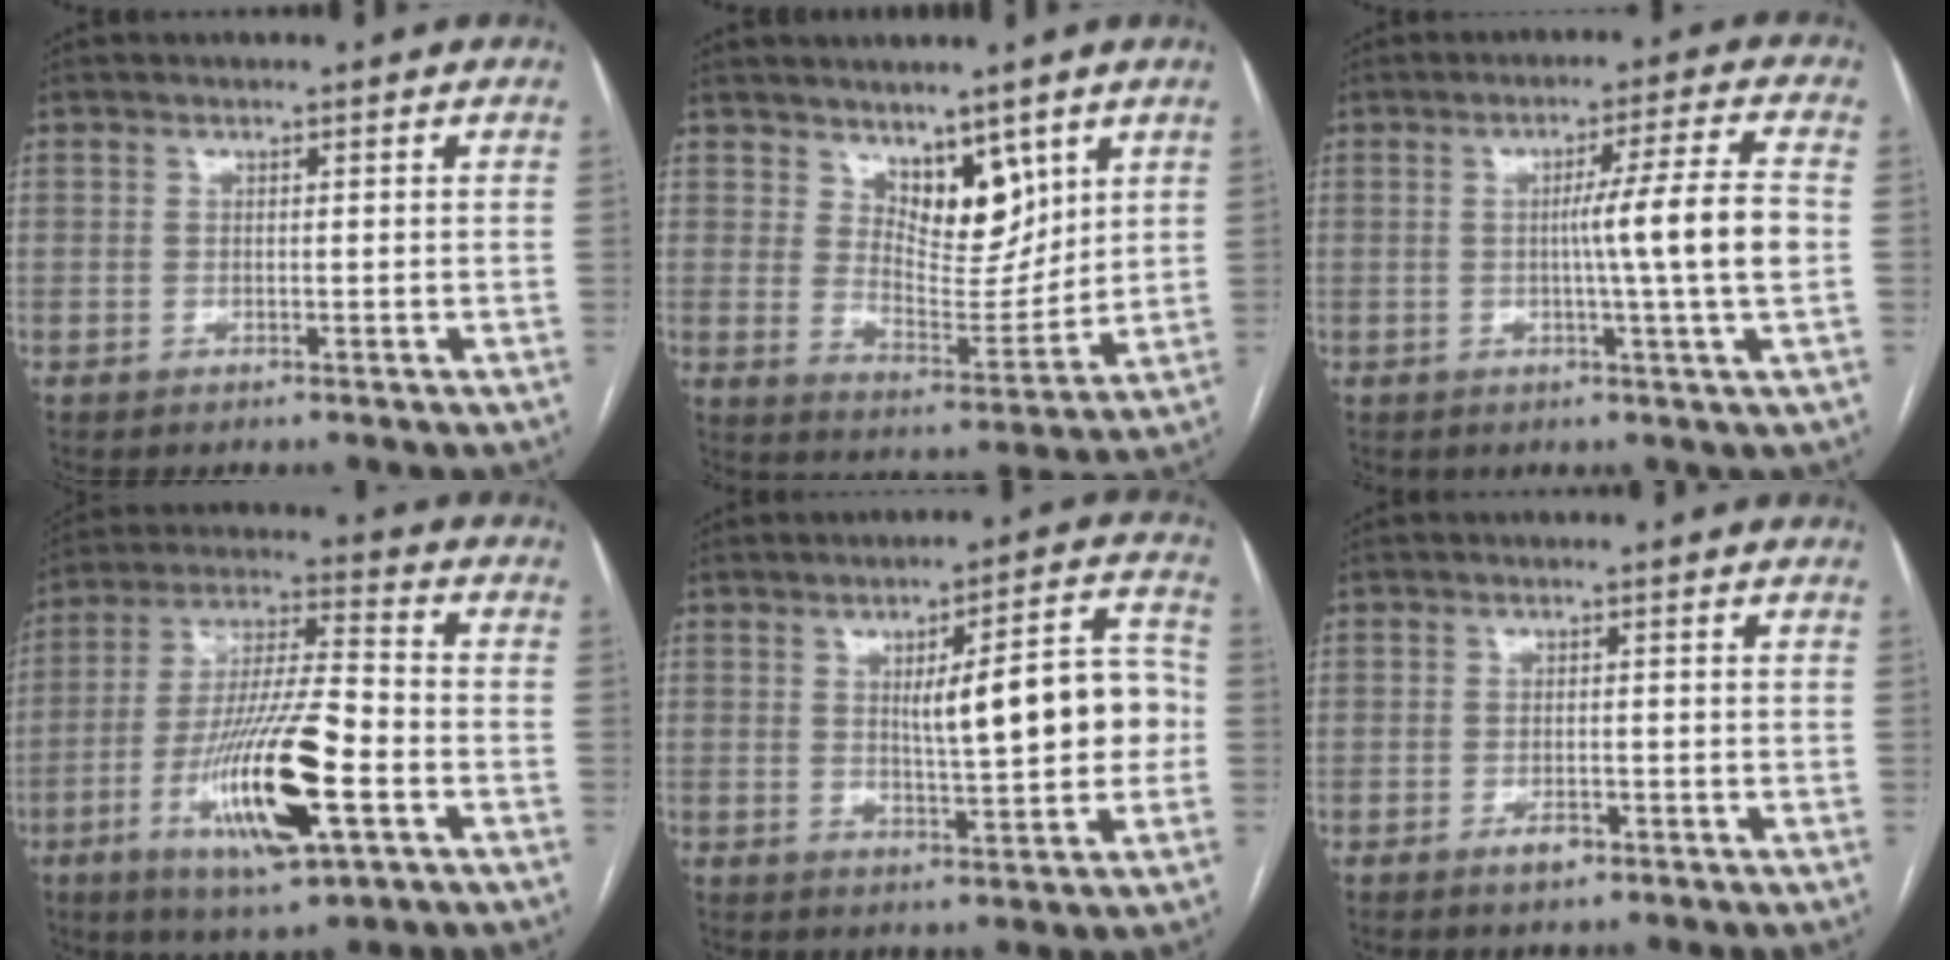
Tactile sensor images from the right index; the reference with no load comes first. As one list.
[{"total": 8.2, "force": [5.0, 3.9, 5.2], "torque": [-0.077, -0.011, 0.093]}, {"total": 8.9, "force": [-0.5, -1.8, 8.8], "torque": [-0.132, 0.000, -0.005]}, {"total": 17.9, "force": [-6.2, 3.0, 16.6], "torque": [-0.320, -0.013, -0.103]}, {"total": 11.9, "force": [0.5, 2.6, 11.6], "torque": [-0.154, 0.026, 0.013]}, {"total": 2.2, "force": [-1.3, 1.1, 1.4], "torque": [-0.022, 0.002, -0.018]}]